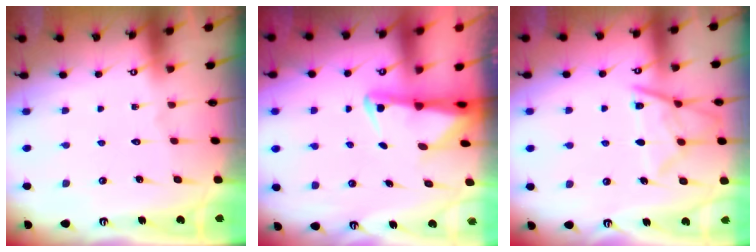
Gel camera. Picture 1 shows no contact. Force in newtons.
{"total": 2.6, "press": 2.5, "slide": 0.5}
{"total": 12.0, "press": 12.0, "slide": 1.4}